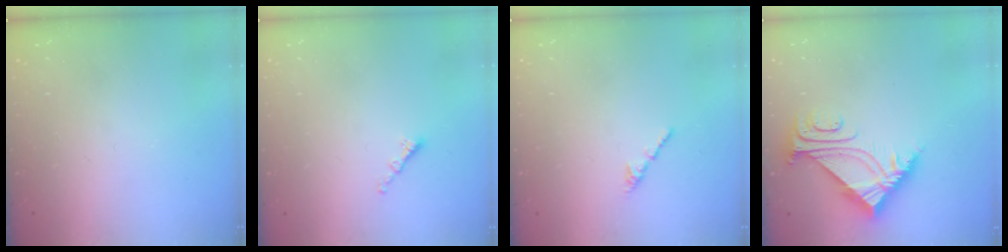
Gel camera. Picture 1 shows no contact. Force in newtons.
{"total": 1.4, "press": 1.3, "slide": 0.5}
{"total": 0.8, "press": 0.7, "slide": 0.5}
{"total": 6.5, "press": 6.4, "slide": 0.9}